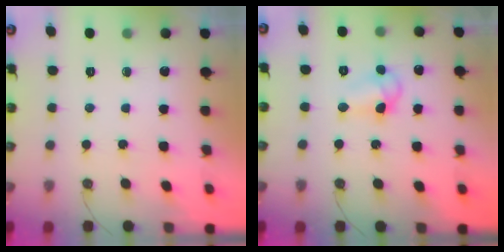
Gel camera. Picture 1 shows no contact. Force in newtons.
{"total": 7.6, "press": 7.6, "slide": 0.4}